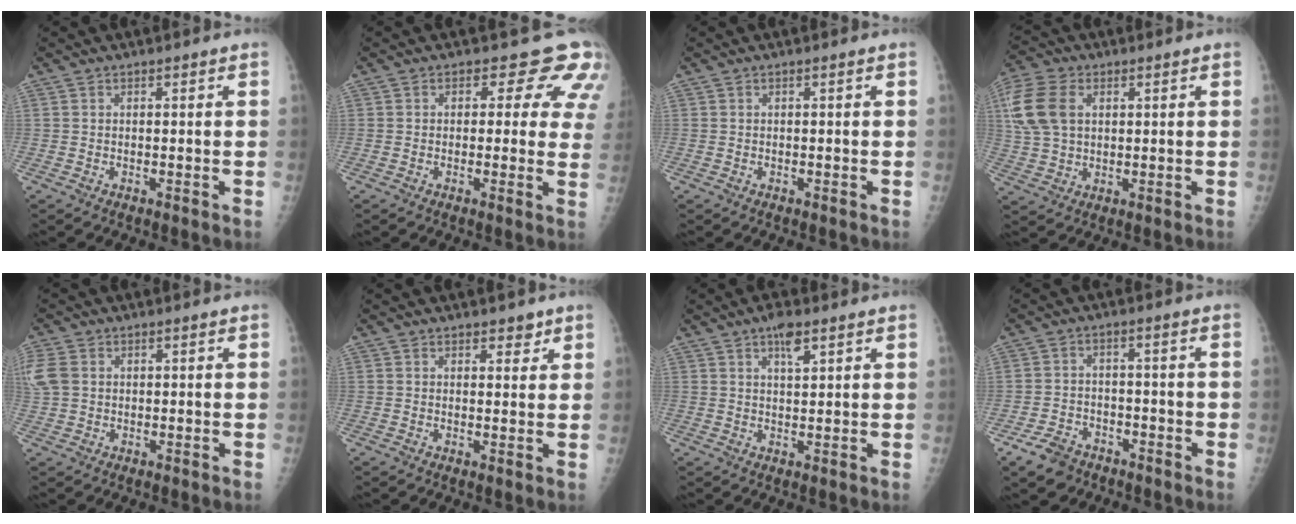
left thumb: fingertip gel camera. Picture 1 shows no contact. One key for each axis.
{"total": 8.2, "fx": 5.6, "fy": 4.7, "fz": 3.7, "tx": 0.003, "ty": -0.021, "tz": 0.039}
{"total": 0.0}
{"total": 11.4, "fx": 3.0, "fy": 7.7, "fz": 7.8, "tx": -0.167, "ty": 0.008, "tz": 0.059}
{"total": 6.8, "fx": 1.3, "fy": 5.3, "fz": 4.0, "tx": -0.116, "ty": 0.010, "tz": 0.032}
{"total": 2.5, "fx": 1.9, "fy": 1.3, "fz": 1.0, "tx": 0.009, "ty": -0.011, "tz": 0.025}
{"total": 4.0, "fx": 2.5, "fy": 1.4, "fz": 2.9, "tx": -0.042, "ty": -0.007, "tz": 0.040}
{"total": 6.3, "fx": -4.4, "fy": 4.0, "fz": 1.8, "tx": -0.026, "ty": 0.023, "tz": -0.077}